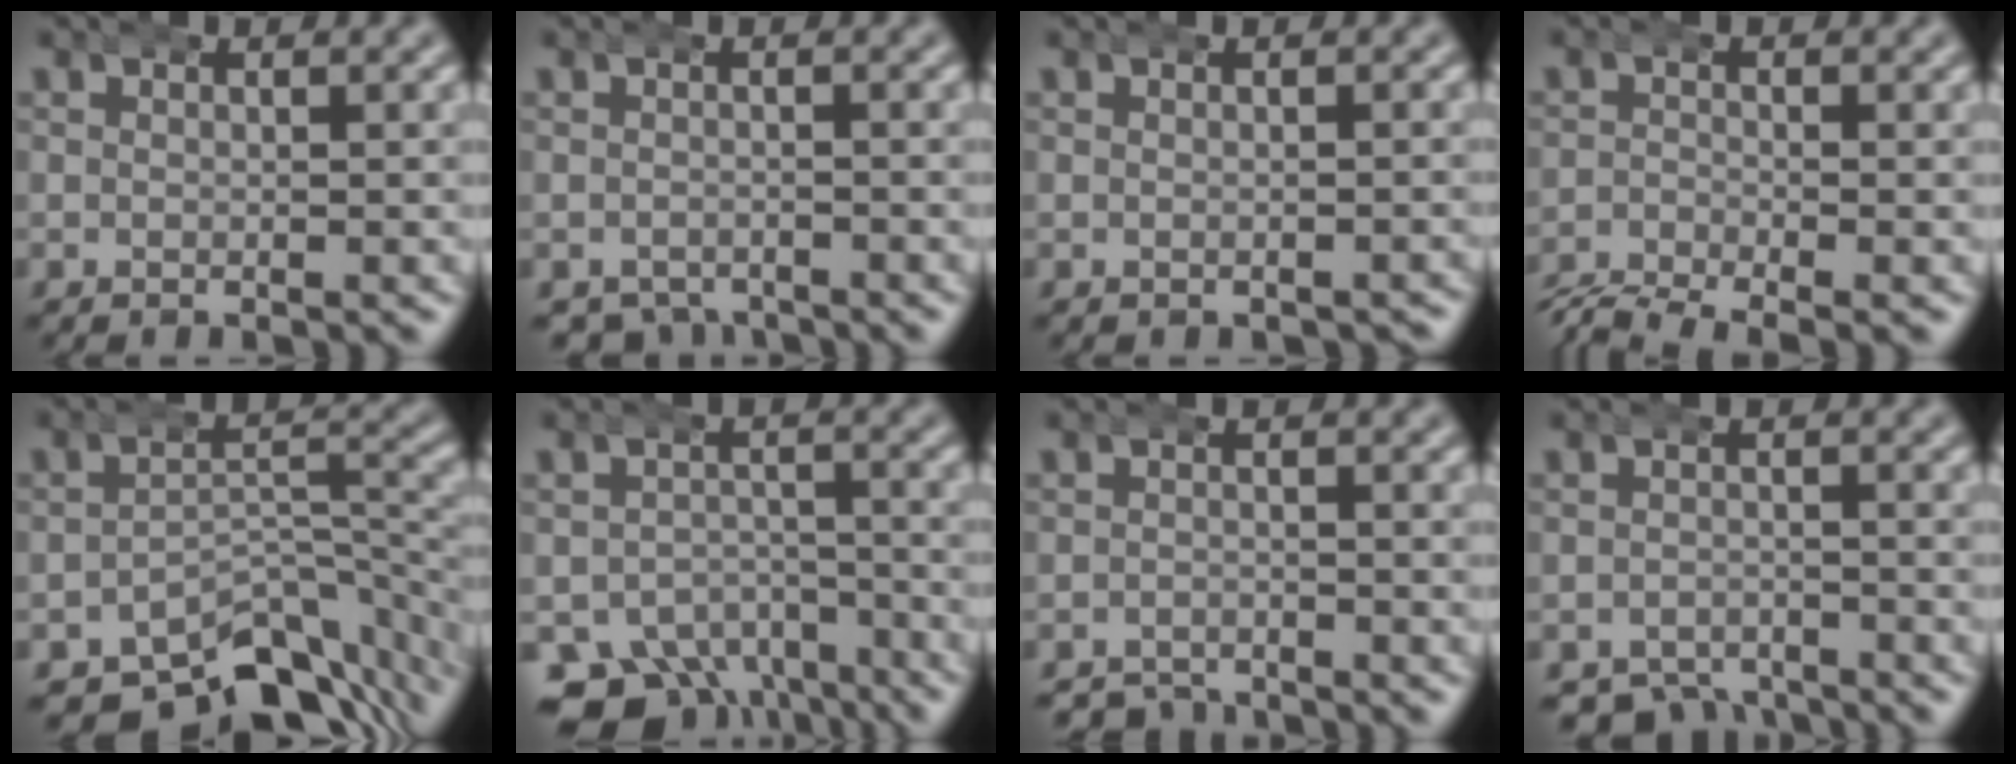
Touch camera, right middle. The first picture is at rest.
{"total": 3.4, "force": [-3.0, 1.4, 0.5], "torque": [-0.008, -0.019, -0.040]}
{"total": 1.1, "force": [-1.0, 0.4, 0.2], "torque": [-0.003, -0.003, -0.011]}
{"total": 6.1, "force": [-5.4, 1.9, 2.0], "torque": [-0.026, -0.016, -0.085]}
{"total": 12.2, "force": [-8.4, 5.8, 6.7], "torque": [-0.066, -0.028, -0.120]}
{"total": 10.1, "force": [-6.5, 6.7, 3.8], "torque": [-0.072, -0.048, -0.099]}
{"total": 3.5, "force": [-3.4, 0.9, 0.1], "torque": [0.001, -0.017, -0.054]}
{"total": 5.3, "force": [-4.7, 2.2, 0.9], "torque": [-0.005, -0.023, -0.073]}